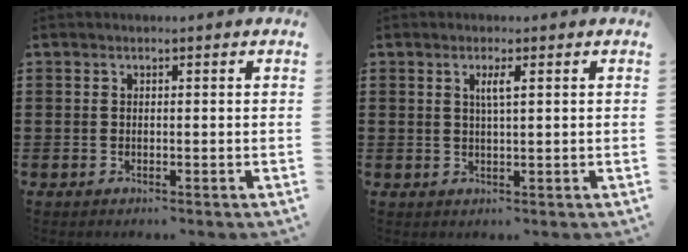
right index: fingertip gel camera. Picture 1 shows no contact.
{"total": 2.2, "force": [0.7, 0.2, 2.1], "torque": [-0.042, 0.001, 0.010]}